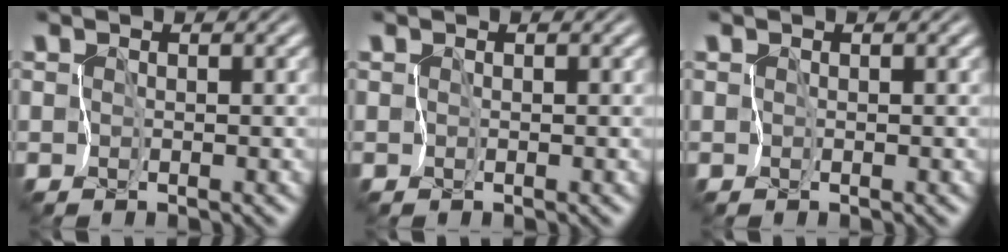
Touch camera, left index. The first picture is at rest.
{"total": 0.0}
{"total": 0.0}